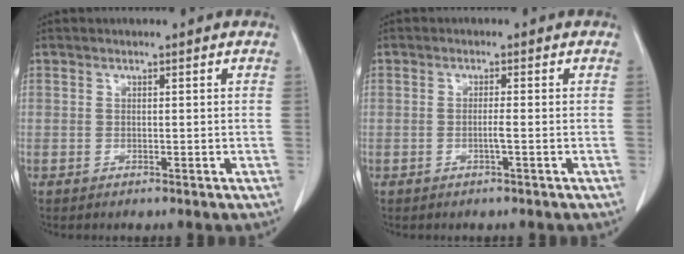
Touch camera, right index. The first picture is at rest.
{"total": 1.4, "force": [-0.4, -0.3, 1.3], "torque": [-0.026, -0.002, -0.009]}